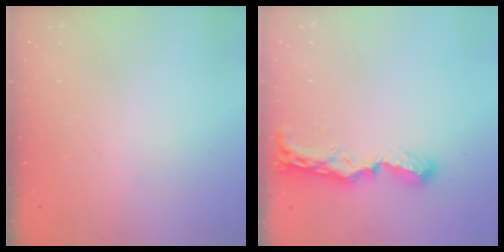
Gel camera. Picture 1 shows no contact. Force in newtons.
{"total": 8.8, "press": 8.8, "slide": 0.3}